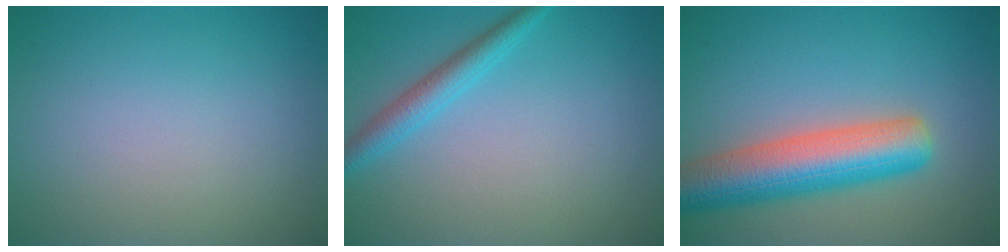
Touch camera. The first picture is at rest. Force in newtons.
{"total": 2.6, "press": 2.5, "slide": 0.1}
{"total": 7.9, "press": 7.9, "slide": 0.4}